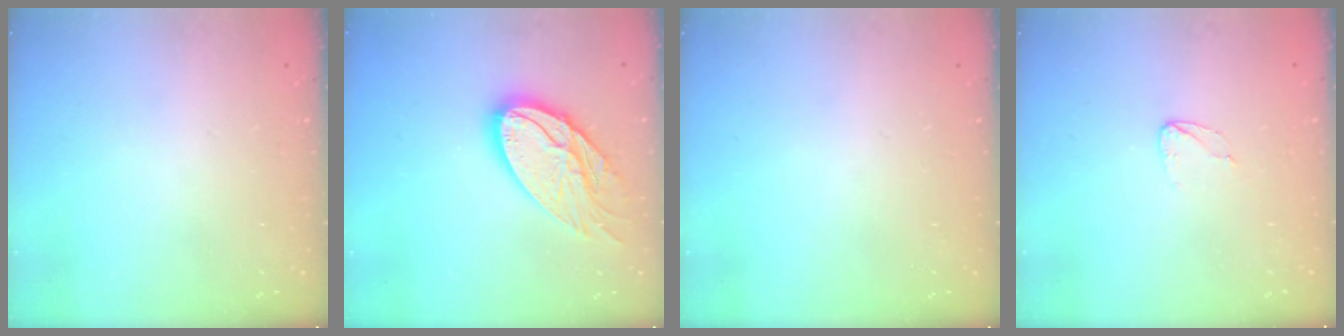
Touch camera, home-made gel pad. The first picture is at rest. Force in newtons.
{"total": 17.6, "press": 17.6, "slide": 1.3}
{"total": 0.0}
{"total": 3.4, "press": 3.4, "slide": 0.3}